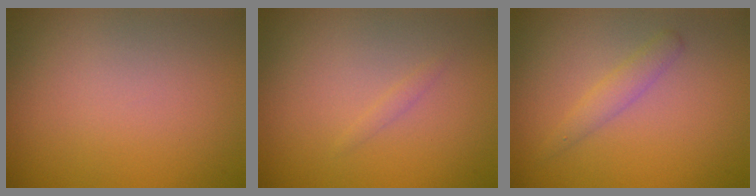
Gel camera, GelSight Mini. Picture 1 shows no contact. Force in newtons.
{"total": 0.6, "press": 0.6, "slide": 0.0}
{"total": 1.6, "press": 1.6, "slide": 0.1}